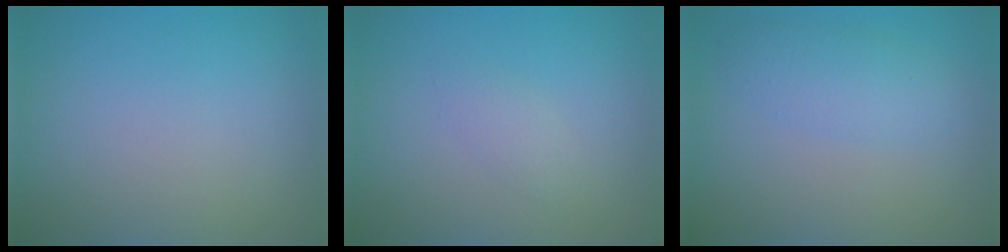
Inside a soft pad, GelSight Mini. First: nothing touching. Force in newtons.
{"total": 1.3, "press": 1.3, "slide": 0.0}
{"total": 2.6, "press": 2.6, "slide": 0.1}